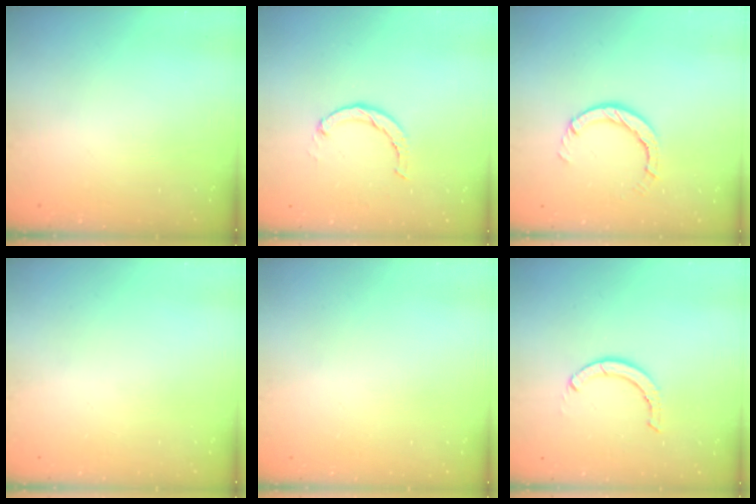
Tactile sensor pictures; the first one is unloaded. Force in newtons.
{"total": 3.0, "press": 3.0, "slide": 0.4}
{"total": 3.1, "press": 3.0, "slide": 0.5}
{"total": 0.0}
{"total": 2.6, "press": 2.6, "slide": 0.2}
{"total": 2.9, "press": 2.9, "slide": 0.1}